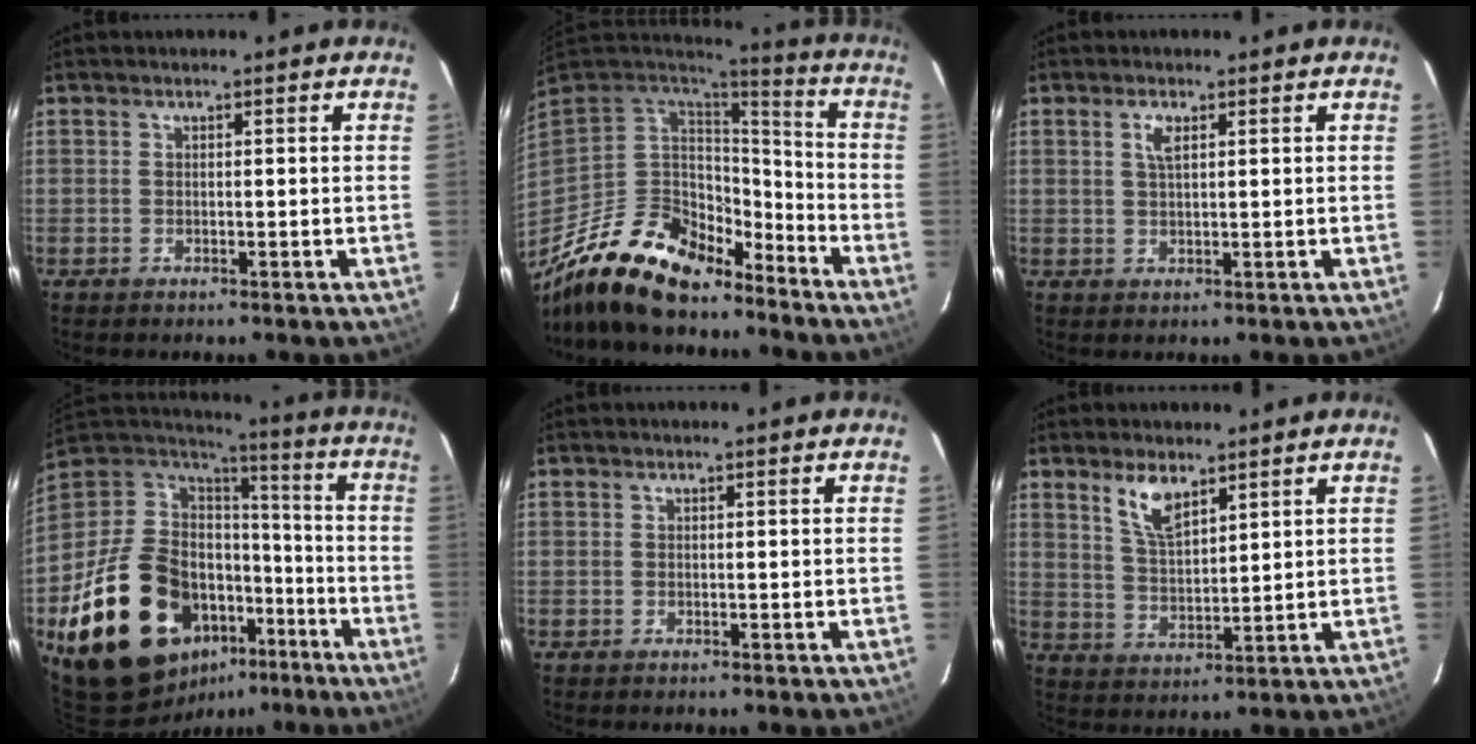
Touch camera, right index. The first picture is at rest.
{"total": 20.0, "force": [-14.6, 8.8, 10.6], "torque": [-0.216, -0.020, -0.248]}
{"total": 2.3, "force": [1.0, 0.9, 1.9], "torque": [-0.037, 0.002, 0.018]}
{"total": 26.6, "force": [-12.2, 17.8, 15.6], "torque": [-0.338, 0.017, -0.178]}
{"total": 0.0}
{"total": 6.7, "force": [4.5, 2.5, 4.3], "torque": [-0.079, 0.000, 0.092]}